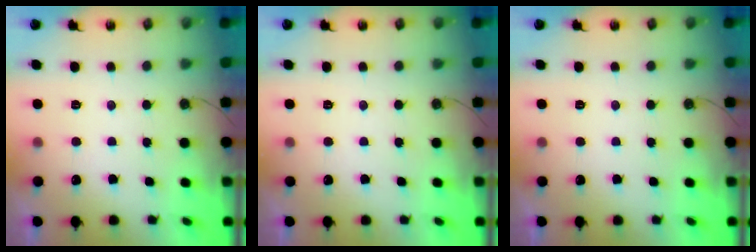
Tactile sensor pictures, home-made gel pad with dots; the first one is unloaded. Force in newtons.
{"total": 0.0}
{"total": 0.0}